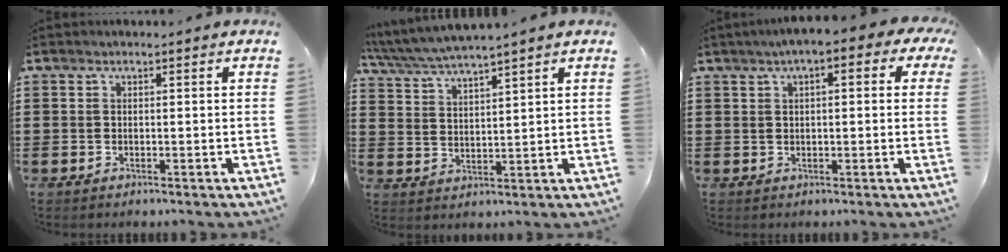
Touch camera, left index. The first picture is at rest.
{"total": 3.9, "force": [3.6, -0.4, 1.5], "torque": [-0.043, -0.020, 0.061]}
{"total": 3.7, "force": [1.2, 0.8, 3.4], "torque": [-0.068, 0.005, 0.017]}